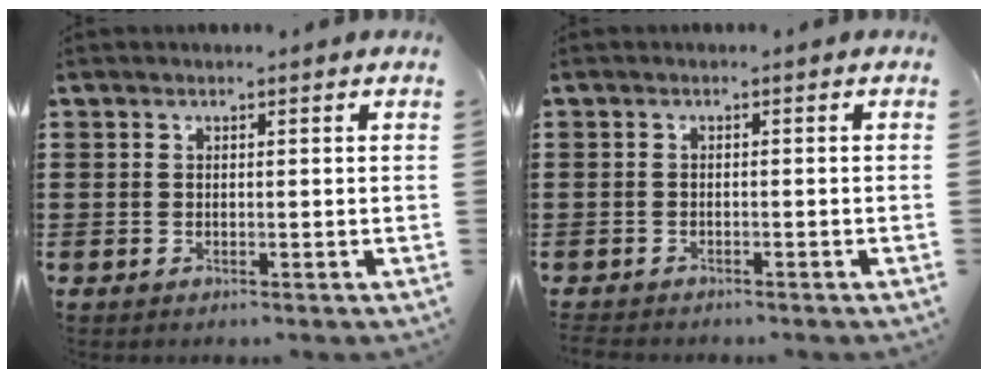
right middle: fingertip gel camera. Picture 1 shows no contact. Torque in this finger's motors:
{"motor_torque": [1.07, -0.10, -0.05, 0.00]}